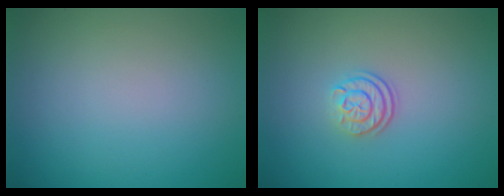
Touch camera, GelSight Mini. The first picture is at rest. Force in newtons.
{"total": 2.4, "press": 1.8, "slide": 1.6}